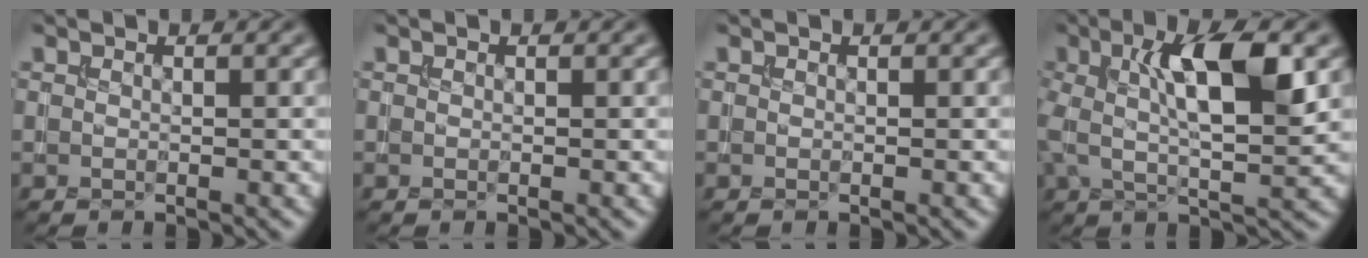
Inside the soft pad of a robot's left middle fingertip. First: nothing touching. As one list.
[{"total": 0.0}, {"total": 0.0}, {"total": 8.4, "force": [1.6, 2.8, 7.8], "torque": [-0.133, 0.003, 0.024]}]